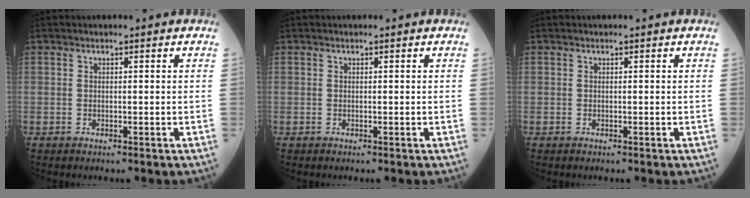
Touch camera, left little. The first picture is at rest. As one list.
[{"total": 0.0}, {"total": 0.0}]